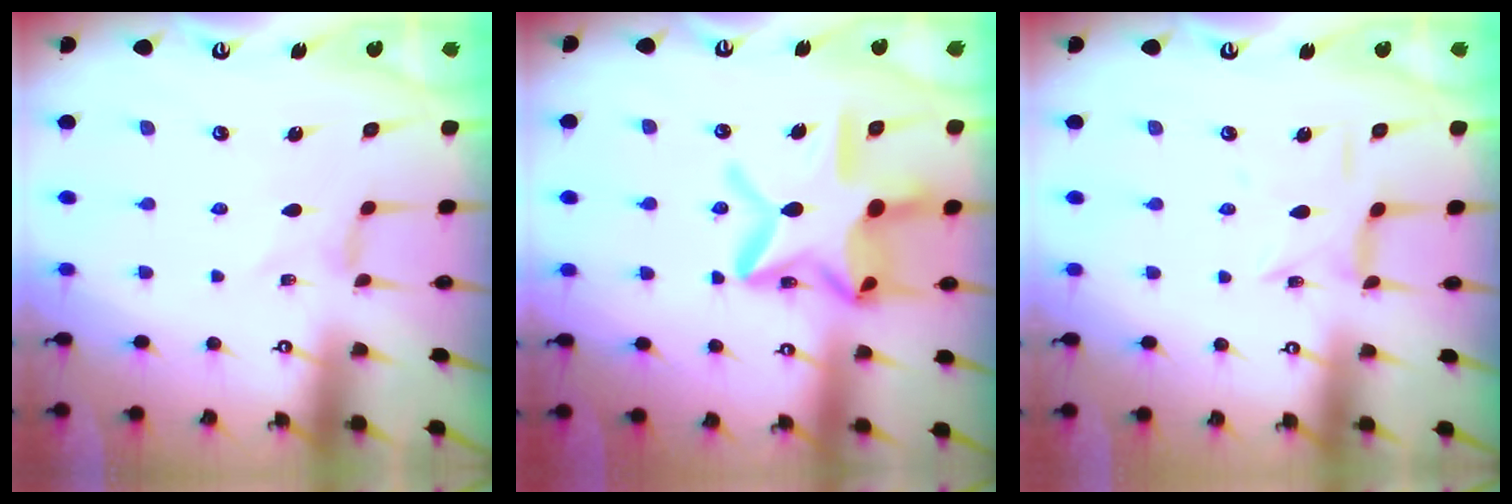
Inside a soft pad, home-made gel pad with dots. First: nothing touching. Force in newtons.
{"total": 20.0, "press": 20.0, "slide": 1.5}
{"total": 4.4, "press": 4.4, "slide": 0.4}